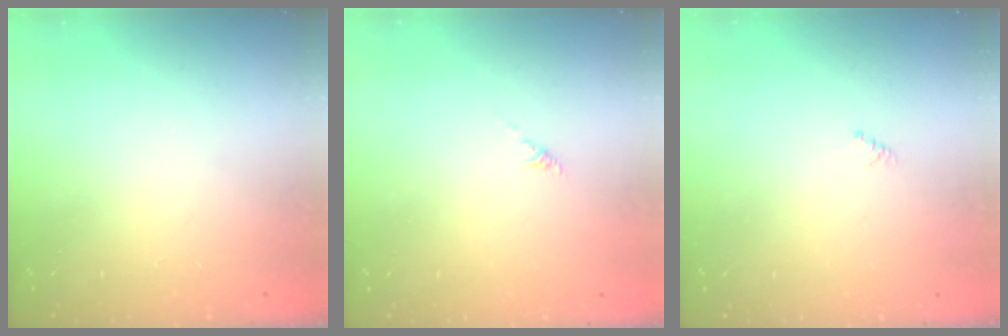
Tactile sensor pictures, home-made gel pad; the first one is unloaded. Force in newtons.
{"total": 0.0}
{"total": 0.0}